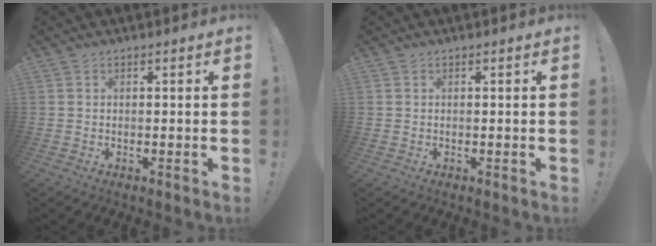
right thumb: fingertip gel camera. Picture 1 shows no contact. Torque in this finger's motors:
{"motor_torque": [0.00, 0.00, 0.00, 0.00, 0.00]}